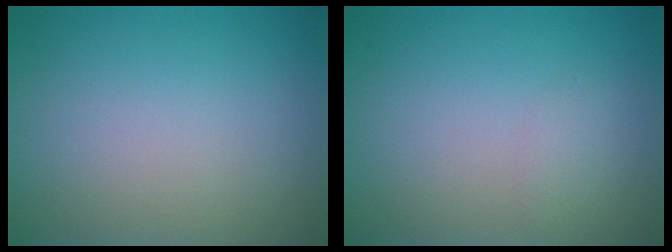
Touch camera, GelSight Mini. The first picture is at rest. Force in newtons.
{"total": 0.8, "press": 0.8, "slide": 0.0}